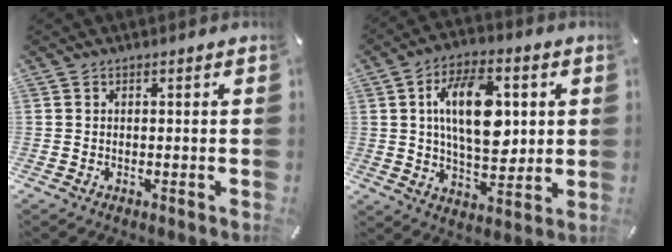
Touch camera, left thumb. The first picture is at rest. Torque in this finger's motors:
{"motor_torque": [1.93, 3.08, 1.57, -1.20, 0.54]}